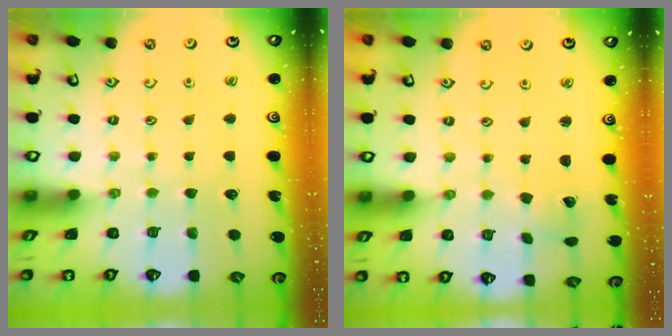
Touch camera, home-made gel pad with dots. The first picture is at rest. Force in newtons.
{"total": 2.1, "press": 2.1, "slide": 0.3}